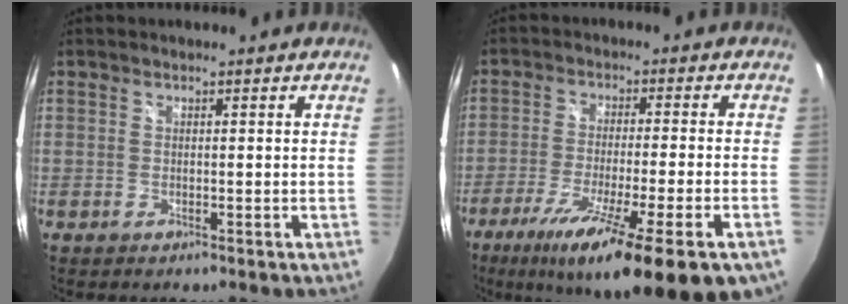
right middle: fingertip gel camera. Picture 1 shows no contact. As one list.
[{"total": 19.9, "force": [-11.9, 2.1, 15.8], "torque": [-0.261, -0.066, -0.184]}]